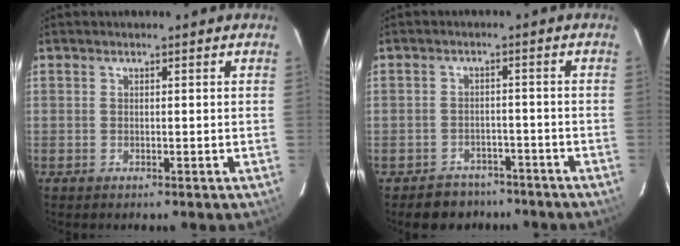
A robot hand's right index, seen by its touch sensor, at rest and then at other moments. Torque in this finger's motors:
{"motor_torque": [-0.40, 0.06, -0.78, -0.17]}